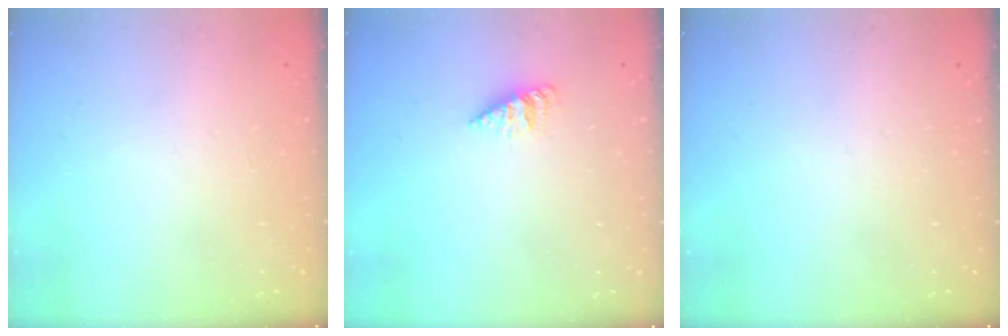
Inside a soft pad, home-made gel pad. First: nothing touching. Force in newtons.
{"total": 2.5, "press": 2.4, "slide": 0.4}
{"total": 0.0}